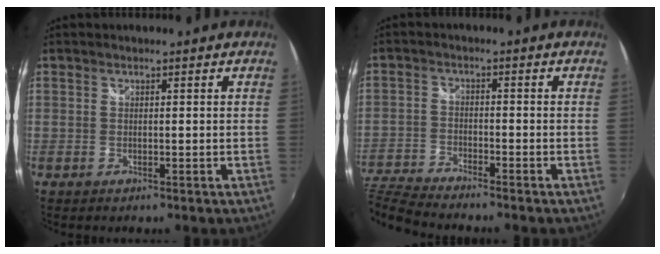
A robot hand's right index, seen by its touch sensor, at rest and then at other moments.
{"total": 9.8, "force": [-8.9, 1.2, 3.7], "torque": [-0.109, -0.024, -0.176]}